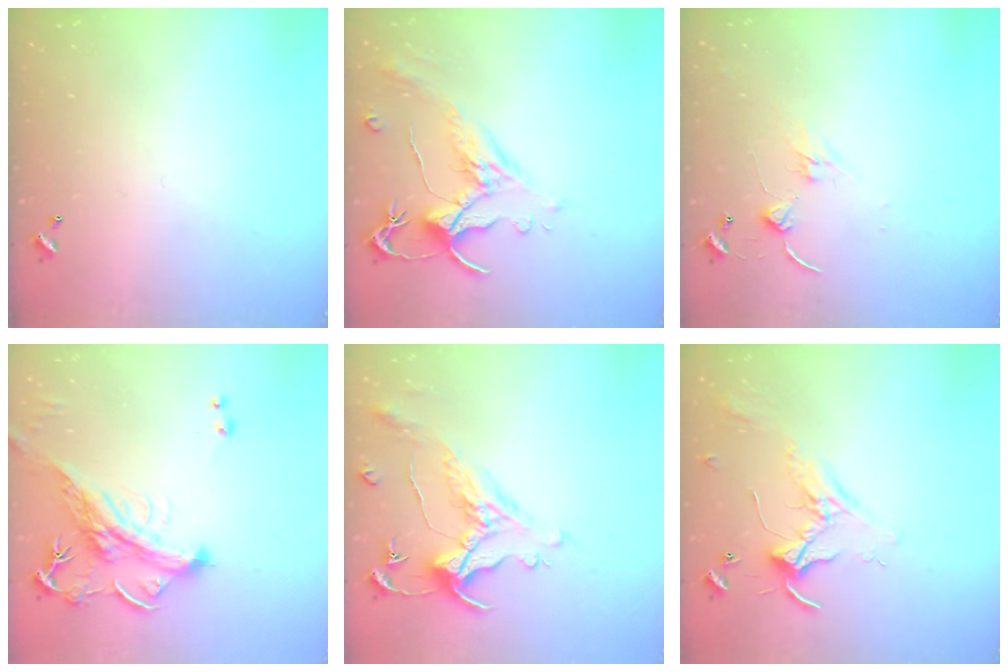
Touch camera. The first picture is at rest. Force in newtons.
{"total": 1.5, "press": 1.0, "slide": 1.1}
{"total": 0.6, "press": 0.5, "slide": 0.3}
{"total": 3.8, "press": 3.5, "slide": 1.4}
{"total": 0.9, "press": 0.2, "slide": 0.9}
{"total": 2.1, "press": 2.1, "slide": 0.5}